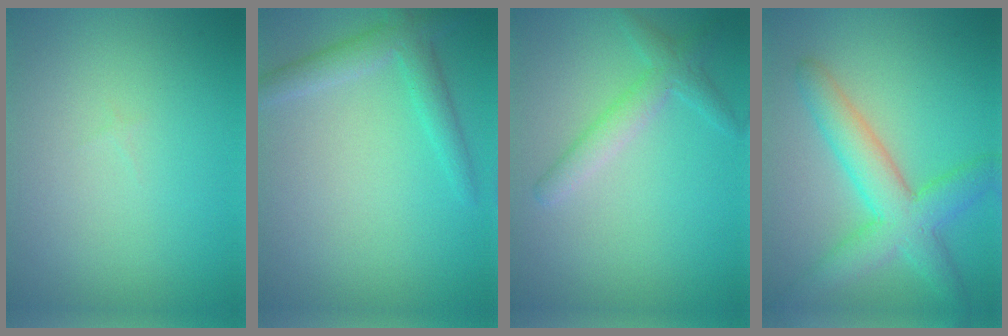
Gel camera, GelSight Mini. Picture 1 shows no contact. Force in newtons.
{"total": 2.7, "press": 2.7, "slide": 0.1}
{"total": 2.5, "press": 2.5, "slide": 0.2}
{"total": 5.8, "press": 5.8, "slide": 0.2}